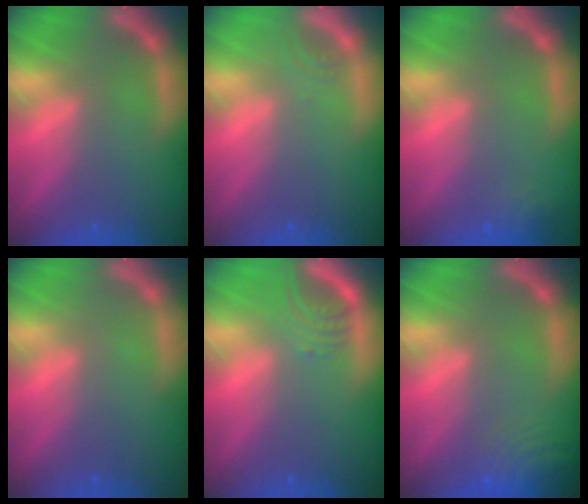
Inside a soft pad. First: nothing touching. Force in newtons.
{"total": 1.0}
{"total": 1.9}
{"total": 0.0}
{"total": 3.0}
{"total": 7.0}